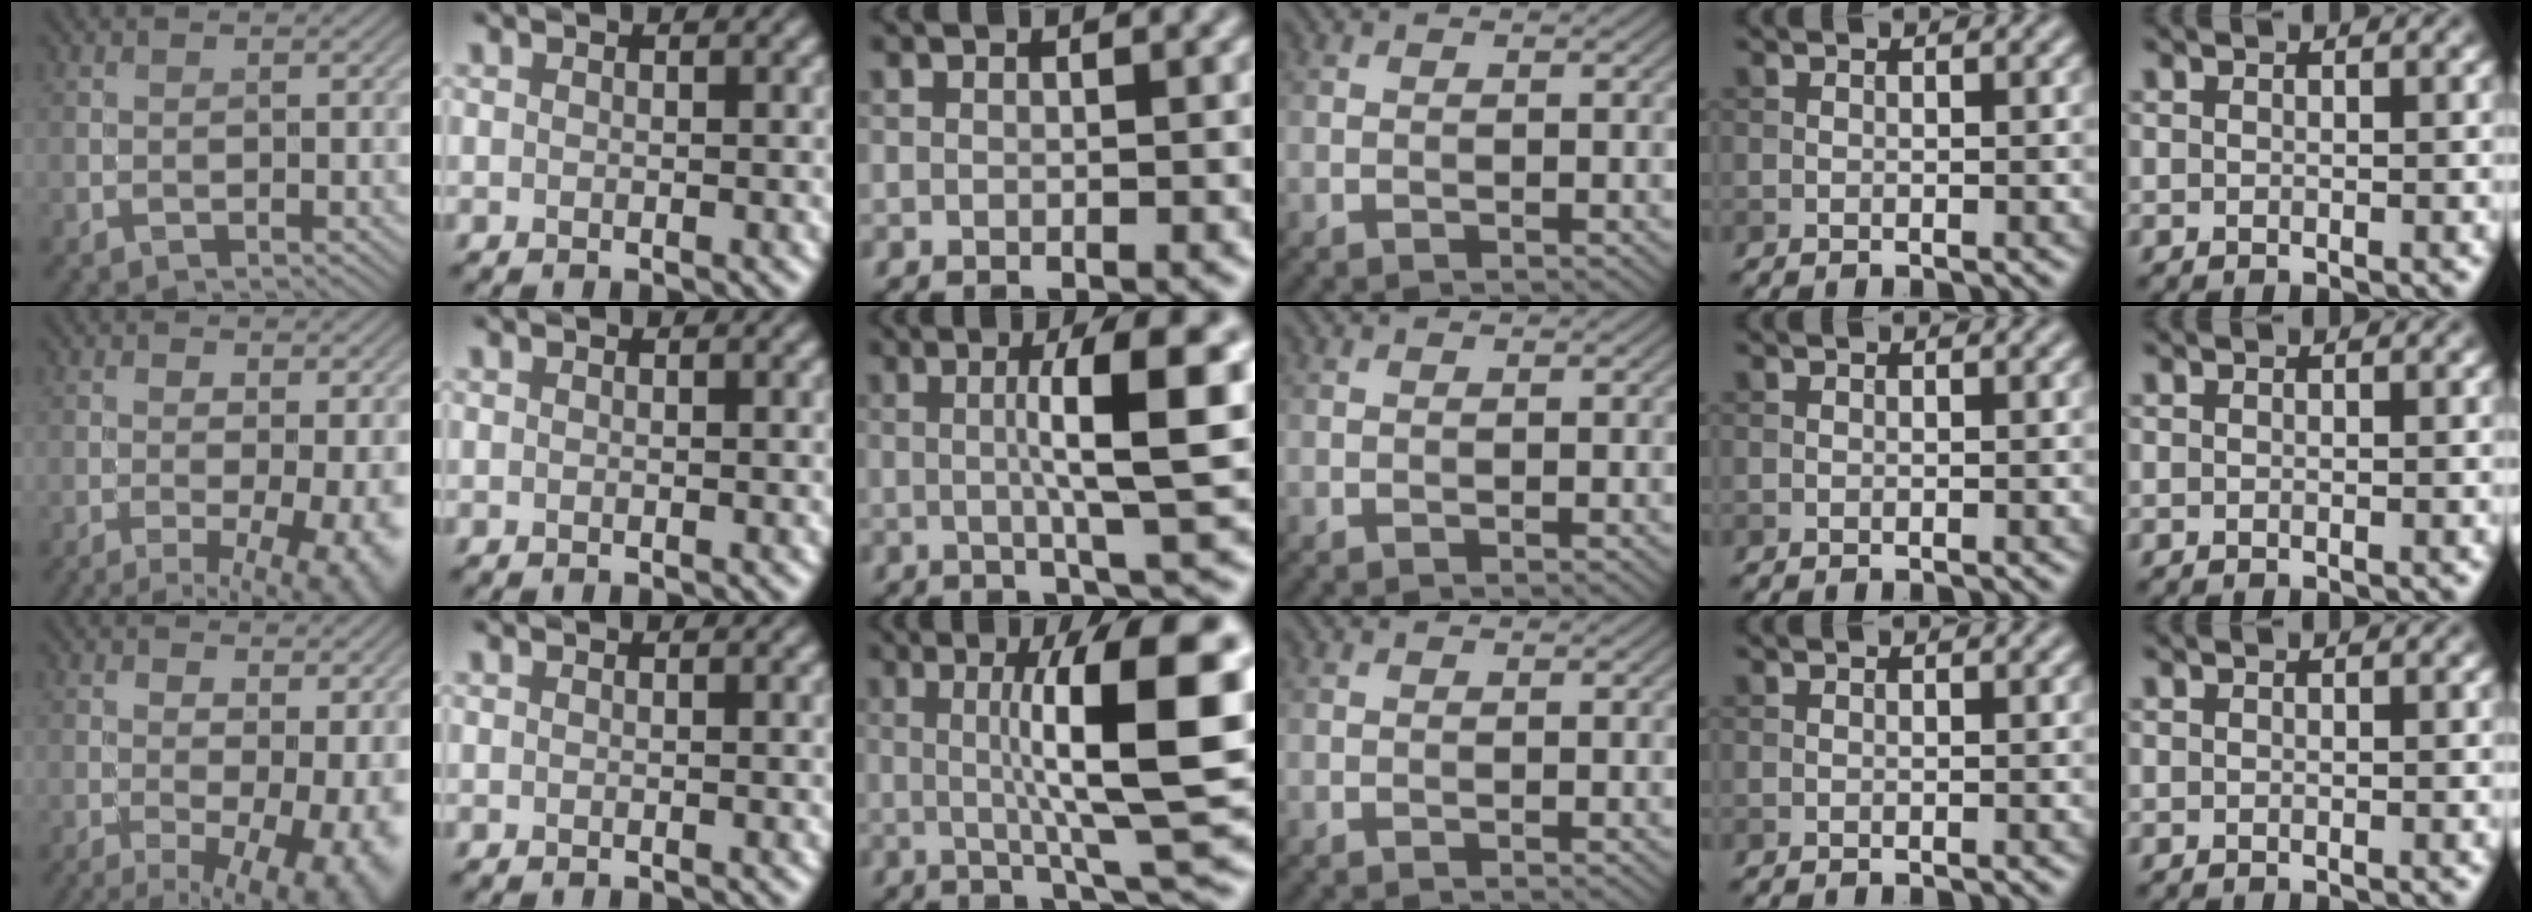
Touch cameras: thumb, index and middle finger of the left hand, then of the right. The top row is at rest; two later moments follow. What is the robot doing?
{"motion": "screw", "object": "dispenser bottle"}